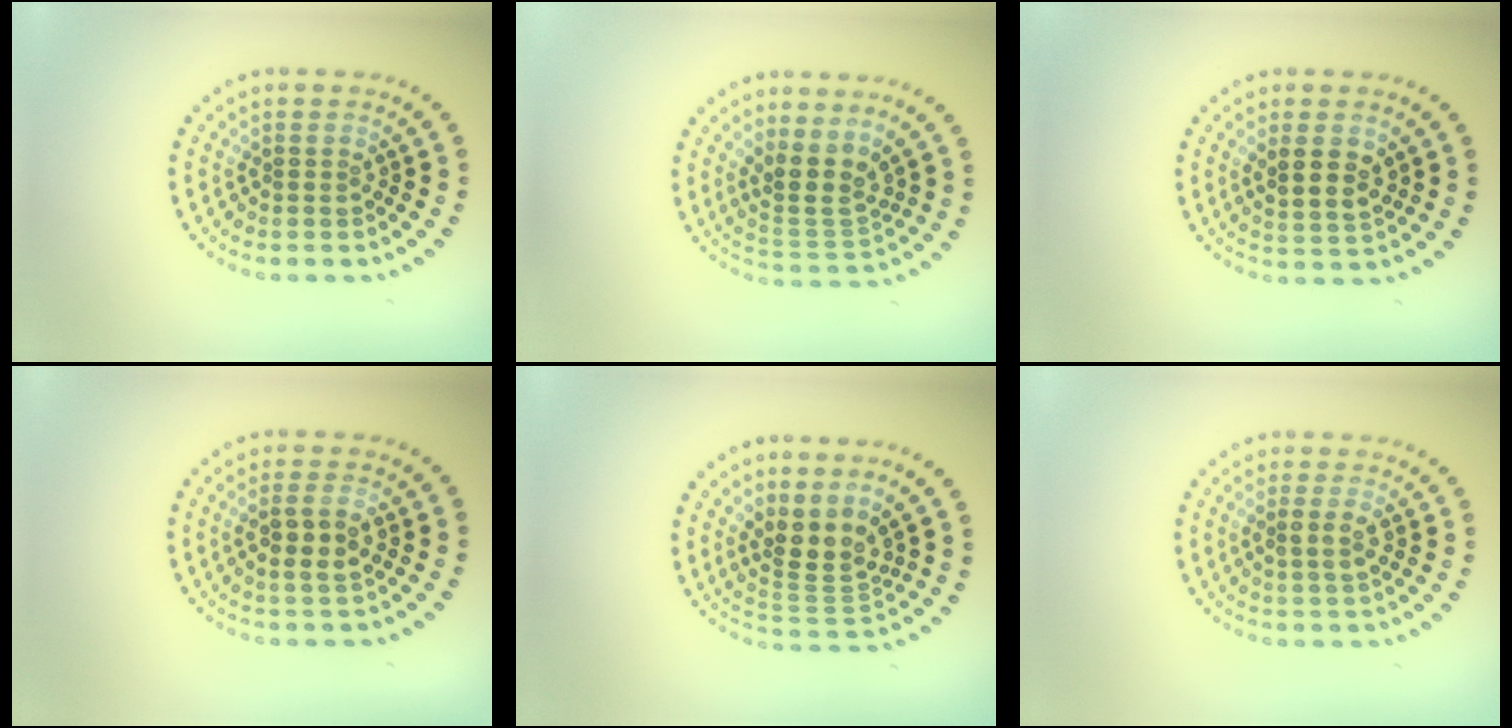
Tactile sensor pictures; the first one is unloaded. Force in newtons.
{"total": 3.2, "press": 2.4, "slide": 2.1}
{"total": 2.9, "press": 2.7, "slide": 0.8}
{"total": 2.7, "press": 2.6, "slide": 0.7}
{"total": 3.6, "press": 2.6, "slide": 2.5}
{"total": 1.8, "press": 1.8, "slide": 0.4}